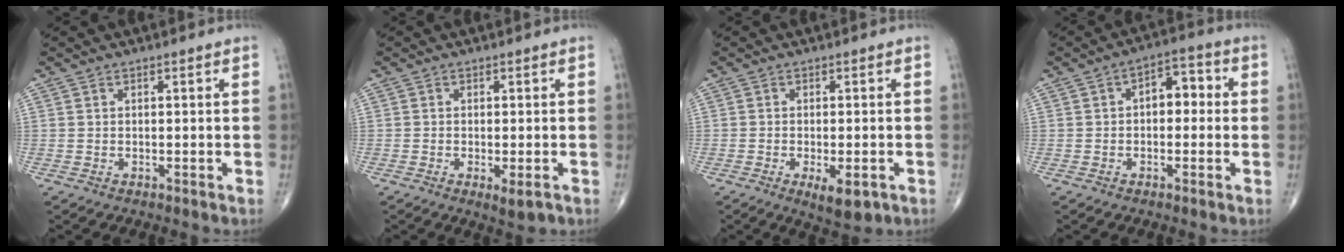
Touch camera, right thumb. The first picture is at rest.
{"total": 3.1, "force": [-1.2, 0.9, 2.7], "torque": [-0.044, -0.008, -0.016]}
{"total": 5.9, "force": [-2.3, 2.3, 4.9], "torque": [-0.070, -0.003, -0.027]}
{"total": 6.1, "force": [0.2, 3.8, 4.8], "torque": [-0.039, 0.022, -0.008]}